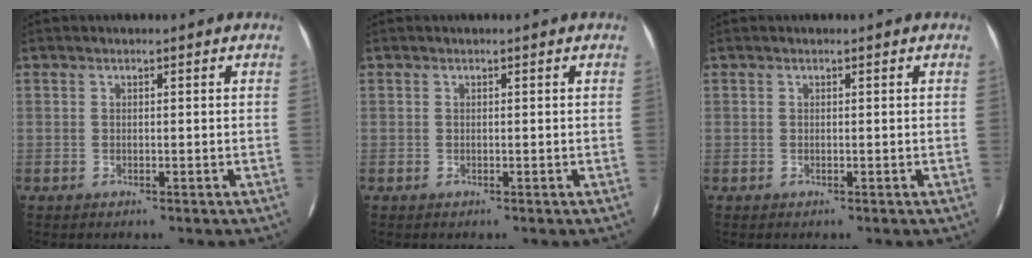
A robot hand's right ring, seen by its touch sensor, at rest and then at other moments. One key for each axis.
{"total": 0.0}
{"total": 0.0}